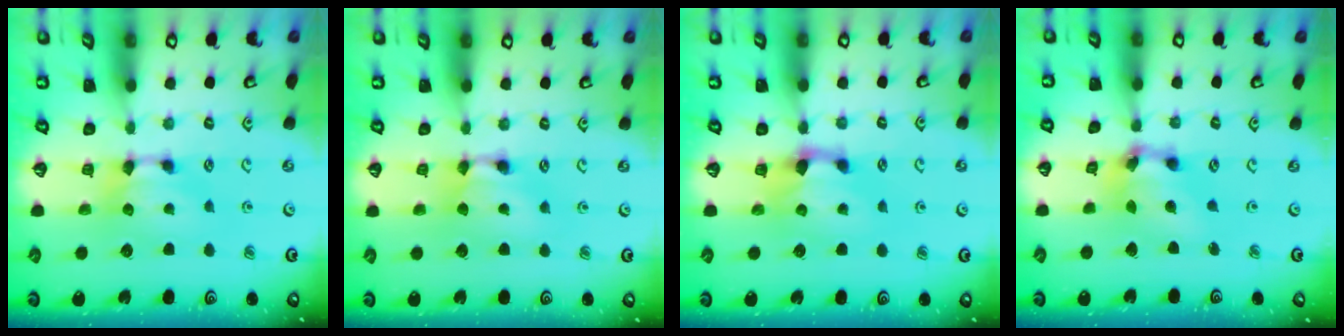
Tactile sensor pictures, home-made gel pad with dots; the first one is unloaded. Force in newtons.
{"total": 1.3, "press": 1.3, "slide": 0.1}
{"total": 1.2, "press": 0.2, "slide": 1.2}
{"total": 6.2, "press": 5.7, "slide": 2.3}